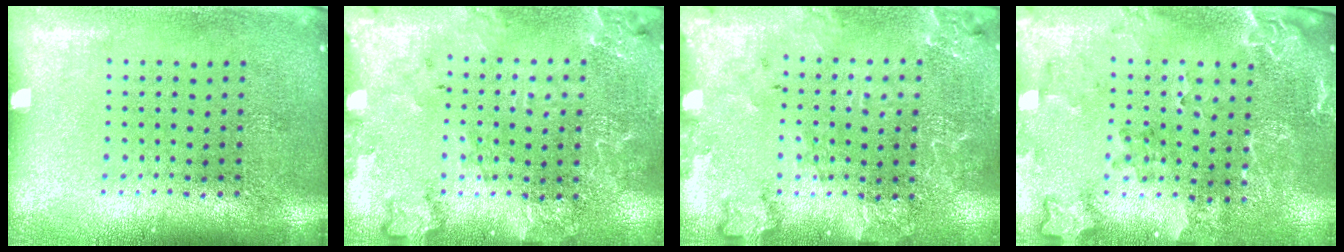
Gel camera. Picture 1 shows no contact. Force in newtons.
{"total": 2.0, "press": 1.9, "slide": 0.4}
{"total": 2.0, "press": 1.9, "slide": 0.4}
{"total": 2.0, "press": 1.9, "slide": 0.7}